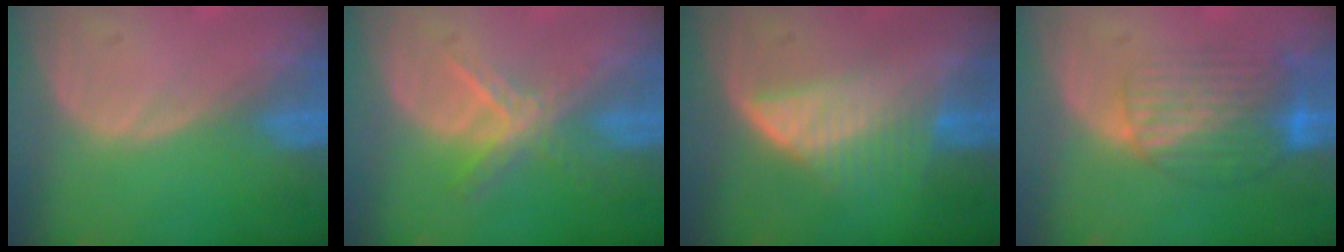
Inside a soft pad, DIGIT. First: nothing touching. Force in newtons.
{"total": 5.6, "press": 4.8, "slide": 2.8}
{"total": 6.9, "press": 6.0, "slide": 3.3}
{"total": 8.4, "press": 7.1, "slide": 4.5}